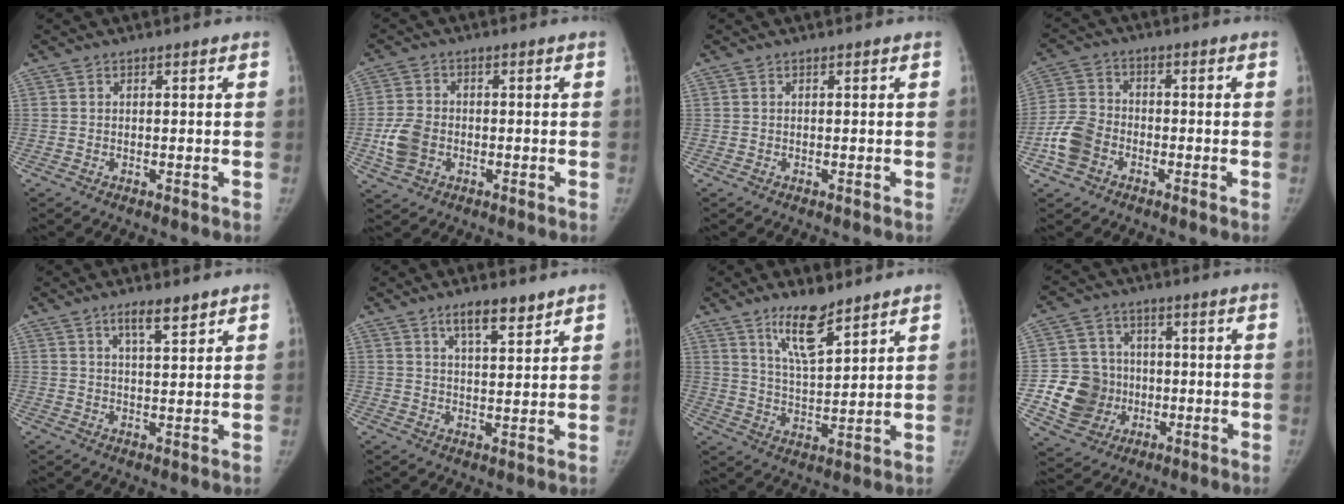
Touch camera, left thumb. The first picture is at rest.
{"total": 6.5, "force": [-1.5, 4.9, 3.9], "torque": [-0.078, 0.007, -0.029]}
{"total": 0.0}
{"total": 7.7, "force": [-3.2, 5.7, 4.0], "torque": [-0.078, 0.019, -0.066]}
{"total": 5.1, "force": [3.7, 1.9, 2.9], "torque": [-0.029, -0.026, 0.060]}
{"total": 6.1, "force": [4.4, 1.7, 3.9], "torque": [-0.053, -0.029, 0.073]}
{"total": 9.4, "force": [6.7, 2.5, 6.1], "torque": [-0.096, -0.052, 0.125]}
{"total": 12.0, "force": [-2.0, 11.0, 4.2], "torque": [-0.042, 0.013, -0.027]}